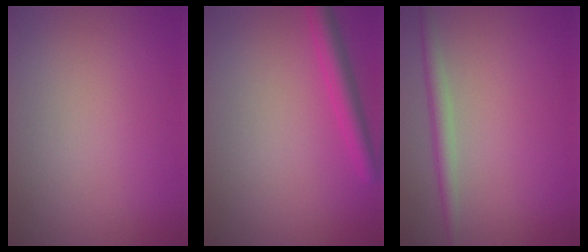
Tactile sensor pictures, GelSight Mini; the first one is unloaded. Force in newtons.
{"total": 2.8, "press": 2.8, "slide": 0.1}
{"total": 2.2, "press": 2.2, "slide": 0.0}